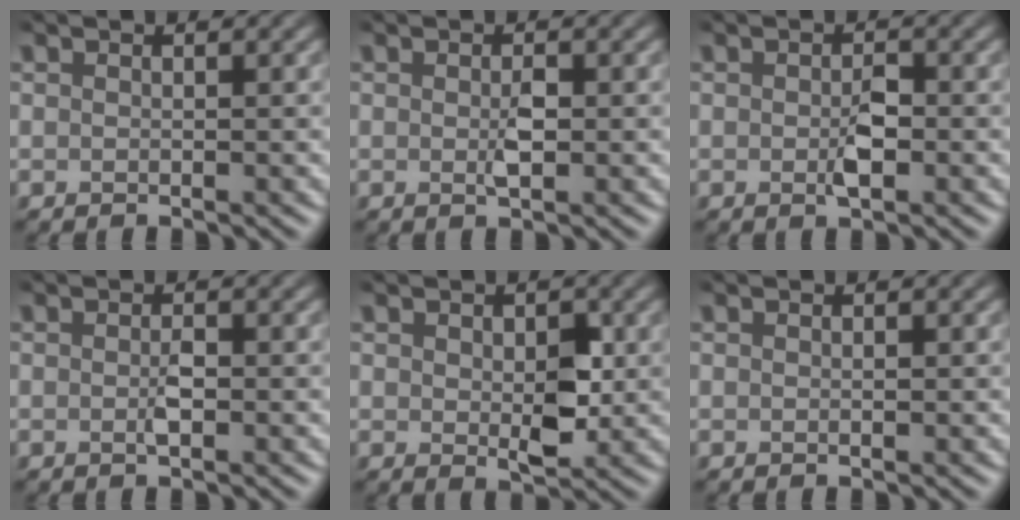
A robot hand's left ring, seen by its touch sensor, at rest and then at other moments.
{"total": 1.4, "force": [-0.3, 0.5, 1.3], "torque": [-0.027, 0.000, -0.006]}
{"total": 2.0, "force": [-0.6, 1.0, 1.6], "torque": [-0.030, -0.001, -0.011]}
{"total": 1.2, "force": [-0.5, 0.3, 1.0], "torque": [-0.023, 0.000, -0.010]}
{"total": 3.0, "force": [0.0, 1.8, 2.3], "torque": [-0.042, -0.007, 0.003]}
{"total": 0.0}